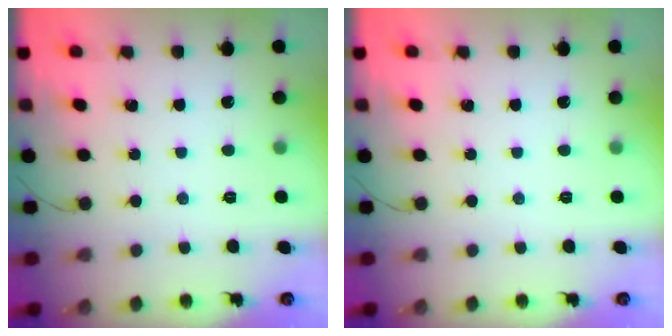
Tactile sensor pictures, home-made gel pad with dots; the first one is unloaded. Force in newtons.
{"total": 0.0}